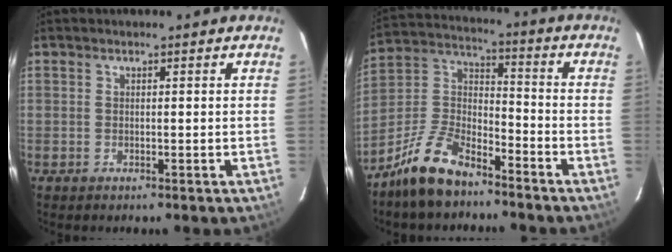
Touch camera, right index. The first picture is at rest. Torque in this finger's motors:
{"motor_torque": [0.38, -0.43, 0.34, 0.07]}